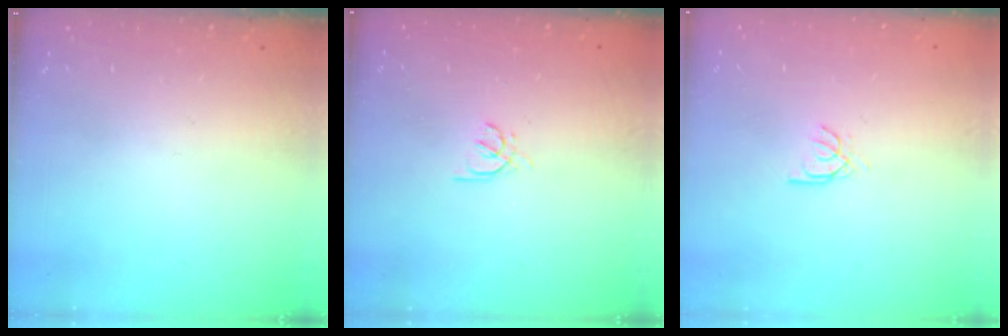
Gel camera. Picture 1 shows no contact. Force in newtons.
{"total": 2.0, "press": 1.9, "slide": 0.5}
{"total": 2.4, "press": 2.4, "slide": 0.3}